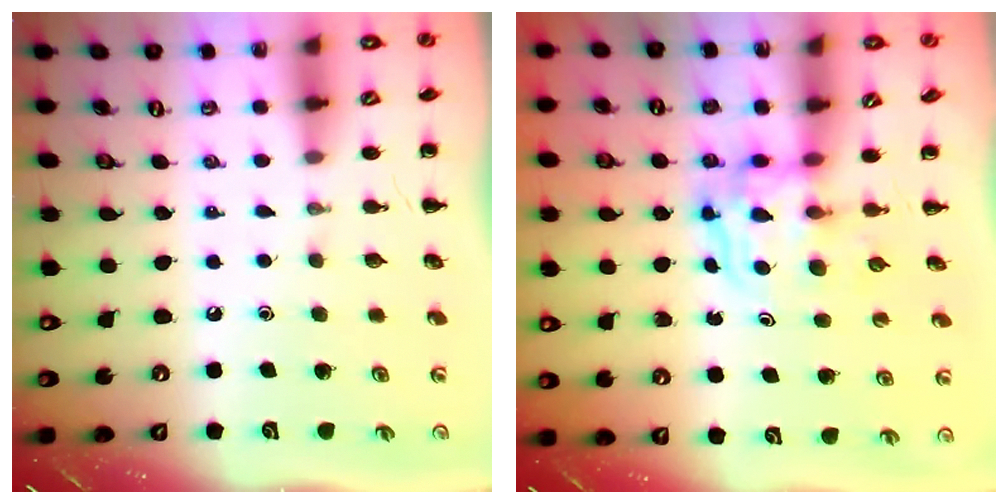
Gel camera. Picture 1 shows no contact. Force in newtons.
{"total": 3.6, "press": 3.6, "slide": 0.2}